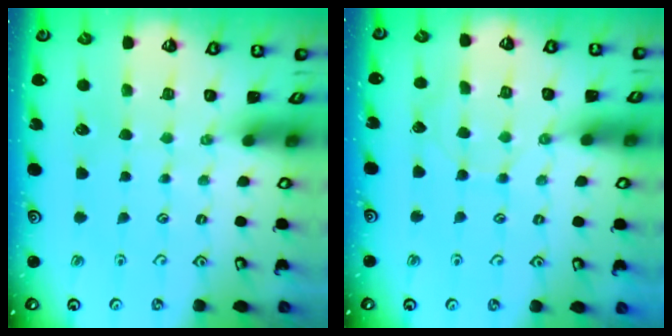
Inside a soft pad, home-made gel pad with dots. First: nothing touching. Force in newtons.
{"total": 2.9, "press": 2.9, "slide": 0.3}